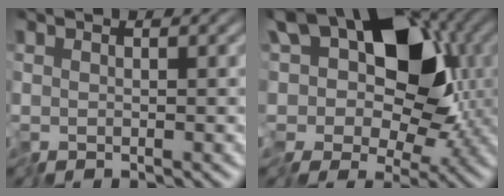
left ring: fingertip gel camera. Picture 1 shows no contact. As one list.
[{"total": 10.9, "force": [1.2, 7.3, 8.0], "torque": [-0.096, 0.000, 0.003]}]